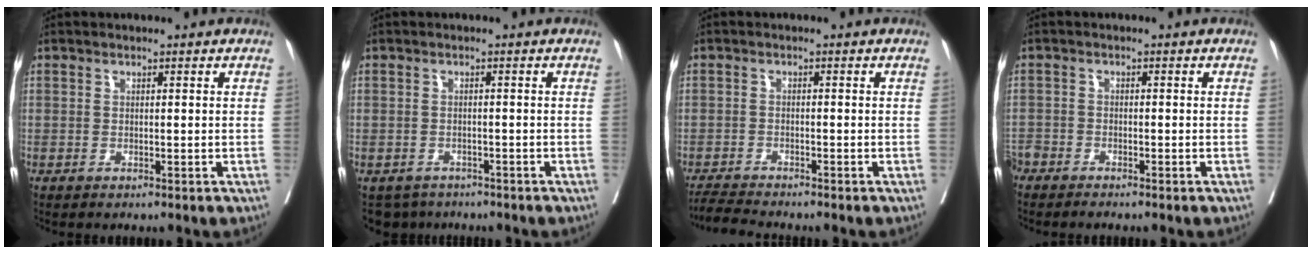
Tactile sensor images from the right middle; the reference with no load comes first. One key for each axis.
{"total": 3.8, "fx": -3.1, "fy": 2.1, "fz": -0.2, "tx": 0.009, "ty": 0.000, "tz": -0.049}
{"total": 3.6, "fx": -3.5, "fy": -0.6, "fz": 0.7, "tx": -0.012, "ty": -0.019, "tz": -0.063}
{"total": 4.9, "fx": -4.4, "fy": 1.4, "fz": 1.7, "tx": -0.033, "ty": -0.009, "tz": -0.081}